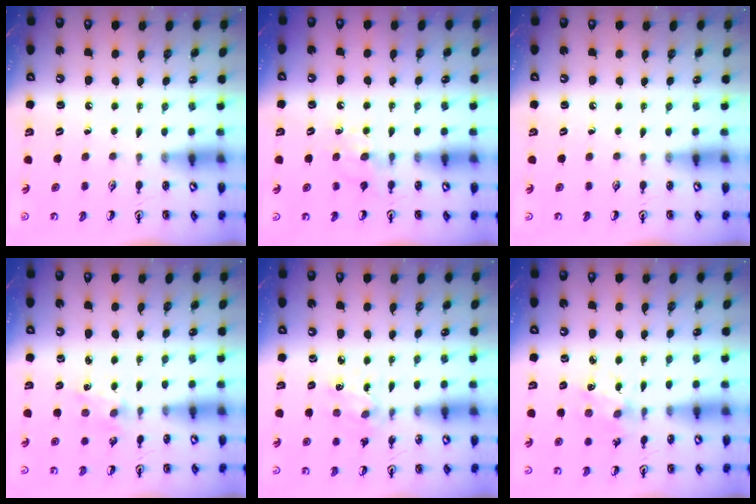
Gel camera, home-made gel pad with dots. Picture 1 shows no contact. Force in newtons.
{"total": 6.5, "press": 6.4, "slide": 0.6}
{"total": 0.0}
{"total": 1.6, "press": 1.6, "slide": 0.4}
{"total": 2.8, "press": 2.7, "slide": 0.7}
{"total": 3.3, "press": 3.2, "slide": 0.3}